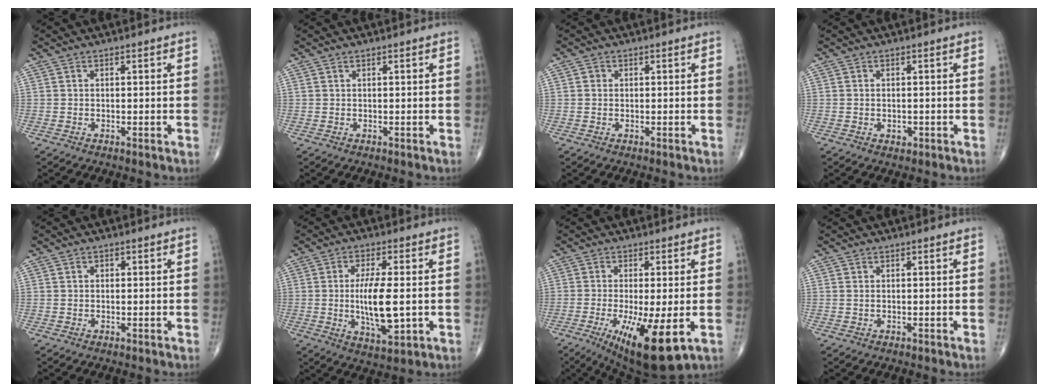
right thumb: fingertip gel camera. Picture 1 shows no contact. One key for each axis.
{"total": 0.0}
{"total": 0.8, "fx": 0.1, "fy": 0.8, "fz": 0.2, "tx": 0.001, "ty": 0.002, "tz": 0.000}
{"total": 1.3, "fx": -0.3, "fy": 1.0, "fz": 0.8, "tx": -0.007, "ty": 0.000, "tz": -0.002}
{"total": 0.5, "fx": 0.1, "fy": 0.5, "fz": 0.3, "tx": 0.000, "ty": 0.000, "tz": 0.001}
{"total": 10.5, "fx": -0.5, "fy": 3.3, "fz": 9.9, "tx": -0.181, "ty": -0.013, "tz": -0.004}
{"total": 13.1, "fx": -4.2, "fy": 3.3, "fz": 12.0, "tx": -0.204, "ty": -0.025, "tz": -0.055}
{"total": 0.0}